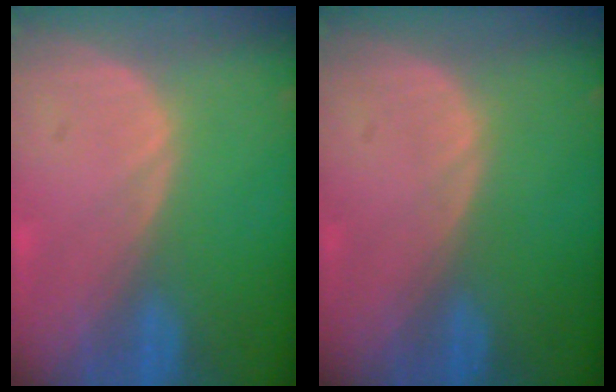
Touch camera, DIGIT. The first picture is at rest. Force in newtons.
{"total": 0.0}